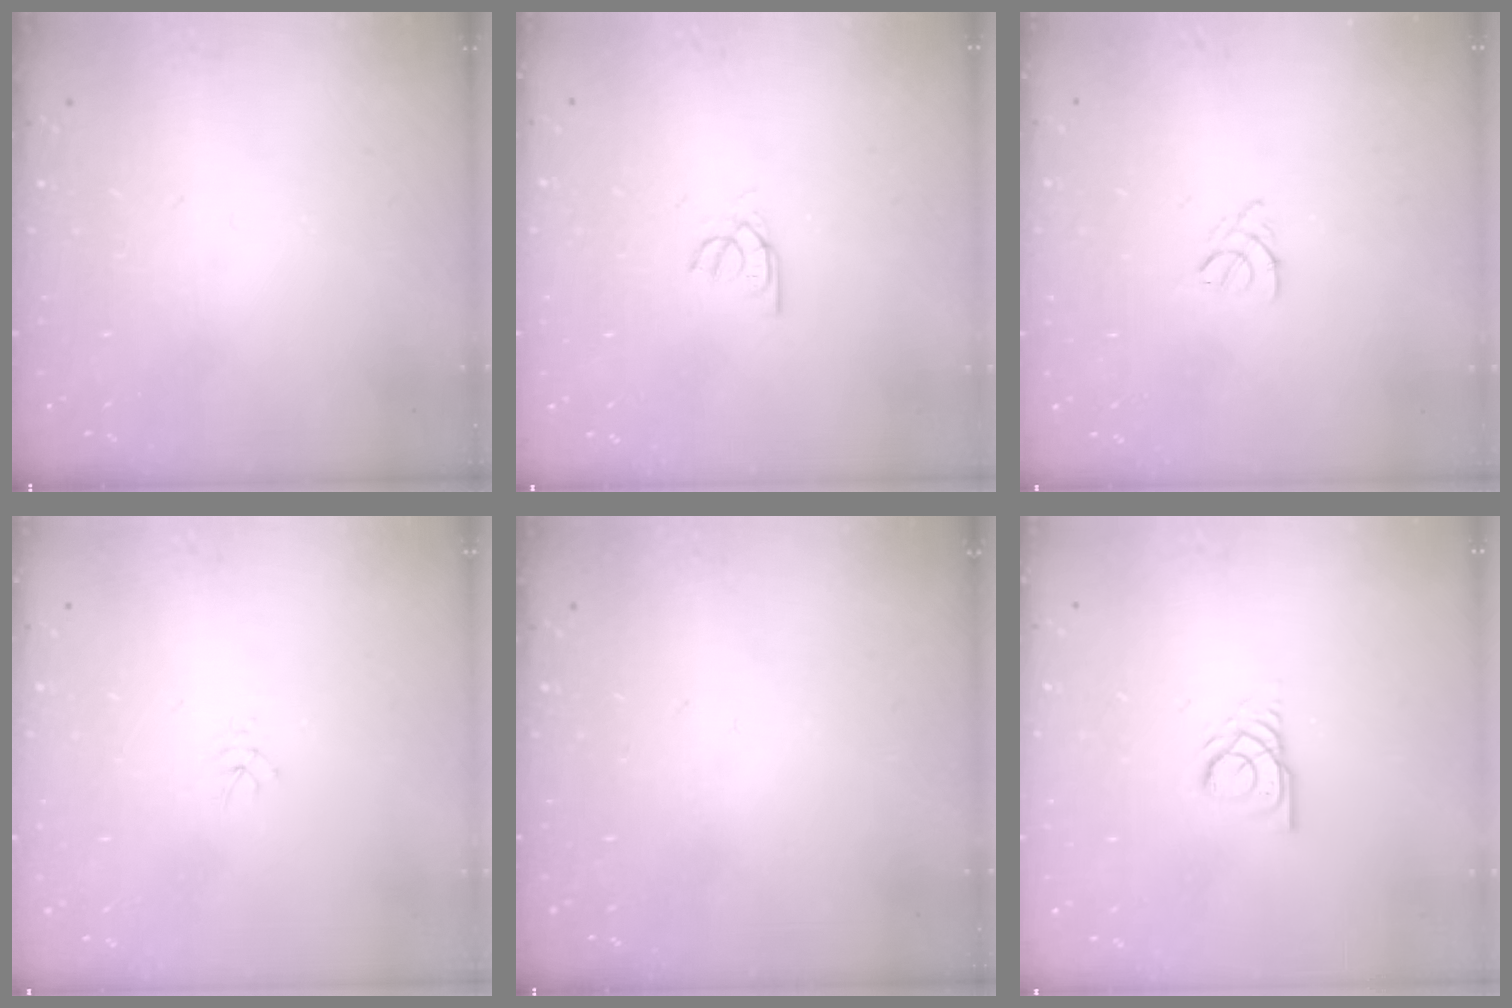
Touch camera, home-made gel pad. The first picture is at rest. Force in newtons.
{"total": 3.6, "press": 3.5, "slide": 0.4}
{"total": 2.0, "press": 1.9, "slide": 0.5}
{"total": 3.1, "press": 3.0, "slide": 0.5}
{"total": 0.0}
{"total": 2.9, "press": 2.9, "slide": 0.1}